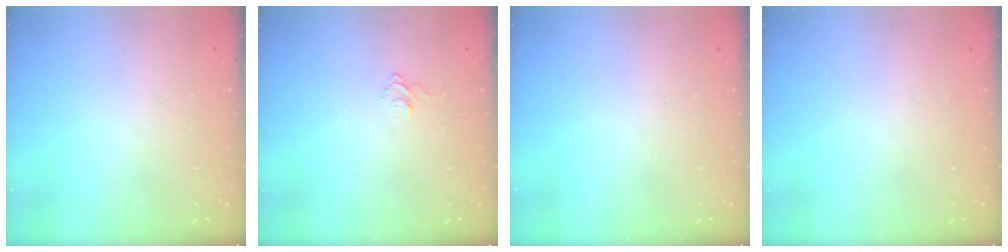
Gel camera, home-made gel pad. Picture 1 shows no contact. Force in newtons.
{"total": 4.5, "press": 4.4, "slide": 0.4}
{"total": 0.0}
{"total": 0.0}